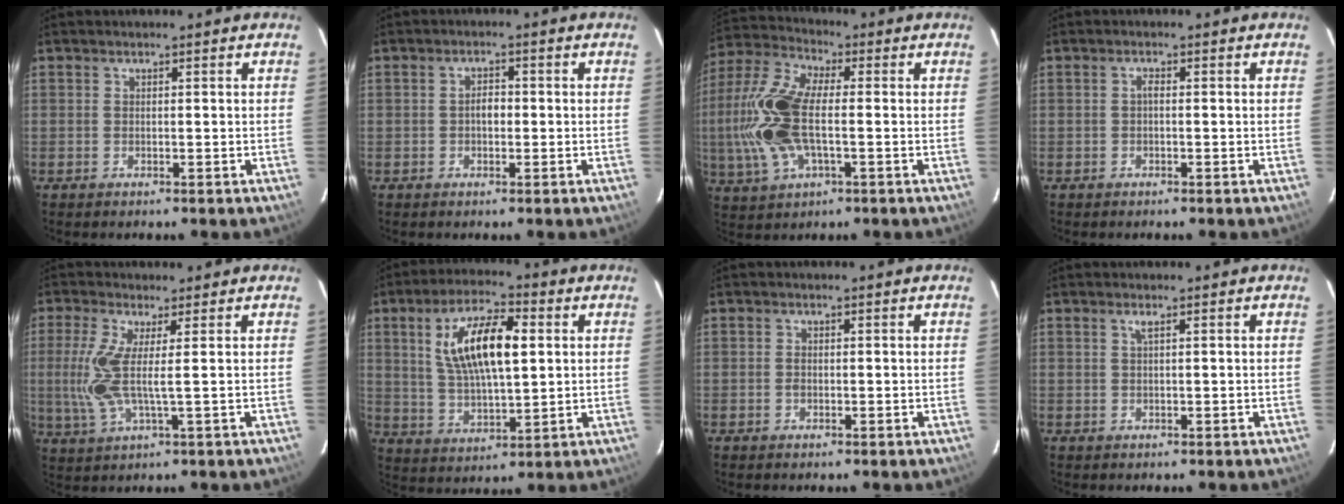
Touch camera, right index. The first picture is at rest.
{"total": 2.2, "force": [-0.3, 1.4, 1.6], "torque": [-0.029, 0.008, -0.006]}
{"total": 16.0, "force": [-1.4, 7.3, 14.2], "torque": [-0.320, 0.009, -0.034]}
{"total": 0.8, "force": [-0.2, 0.3, 0.8], "torque": [-0.015, 0.006, -0.005]}
{"total": 8.0, "force": [0.7, 0.8, 7.9], "torque": [-0.182, -0.005, 0.014]}
{"total": 14.2, "force": [3.5, 5.4, 12.7], "torque": [-0.235, 0.012, 0.068]}
{"total": 0.8, "force": [-0.2, 0.5, 0.6], "torque": [-0.011, 0.002, -0.003]}
{"total": 0.8, "force": [0.3, -0.2, 0.7], "torque": [-0.016, 0.002, 0.005]}